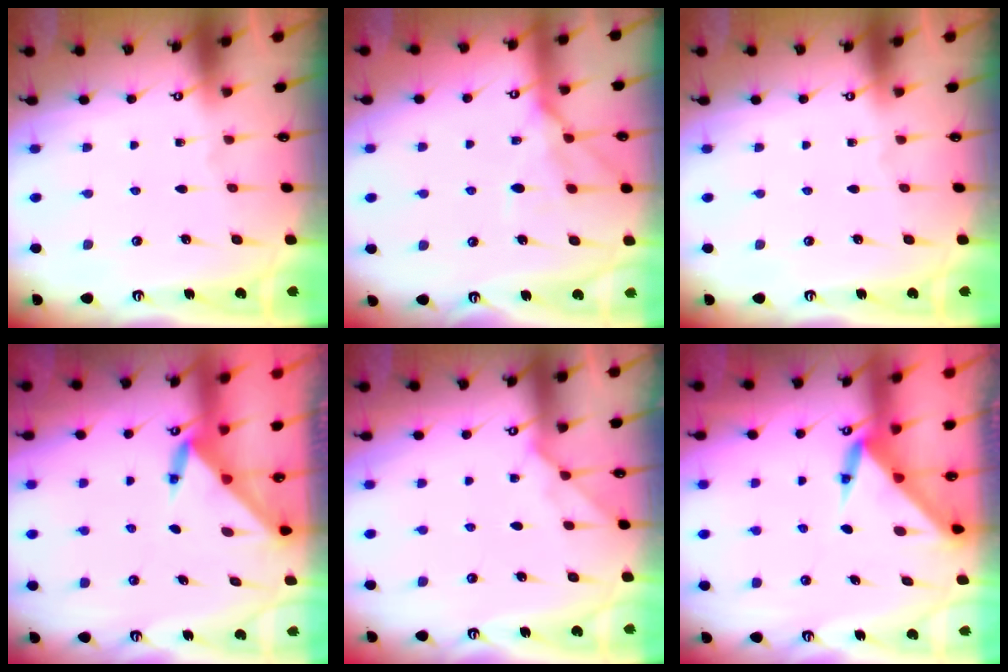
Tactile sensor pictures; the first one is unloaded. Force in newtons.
{"total": 12.0, "press": 12.0, "slide": 1.0}
{"total": 0.0}
{"total": 3.6, "press": 3.6, "slide": 0.3}
{"total": 4.7, "press": 4.7, "slide": 0.7}
{"total": 3.4, "press": 3.4, "slide": 0.1}